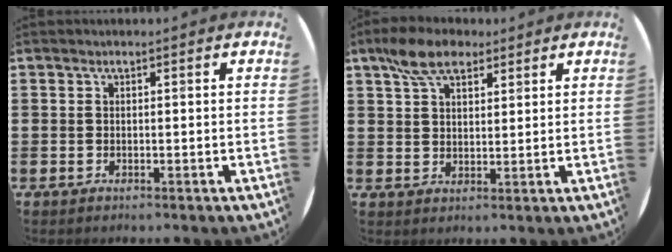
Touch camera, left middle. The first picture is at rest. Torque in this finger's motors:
{"motor_torque": [1.13, -1.01, 0.16, 0.05]}